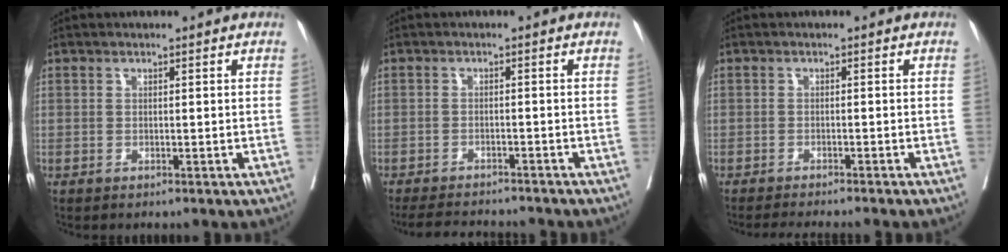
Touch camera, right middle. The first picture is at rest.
{"total": 9.4, "force": [-8.9, 1.1, 2.8], "torque": [-0.040, -0.007, -0.123]}
{"total": 7.3, "force": [-6.6, -0.5, 3.1], "torque": [-0.021, -0.014, -0.093]}